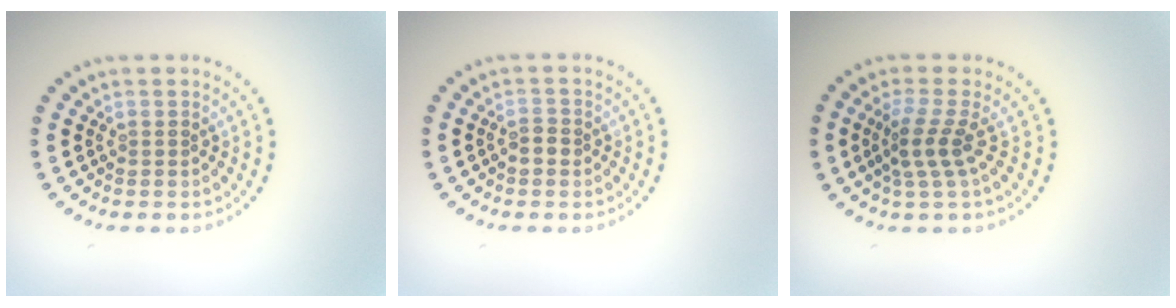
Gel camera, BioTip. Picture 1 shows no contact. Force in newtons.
{"total": 1.3, "press": 1.3, "slide": 0.1}
{"total": 2.6, "press": 1.9, "slide": 1.7}